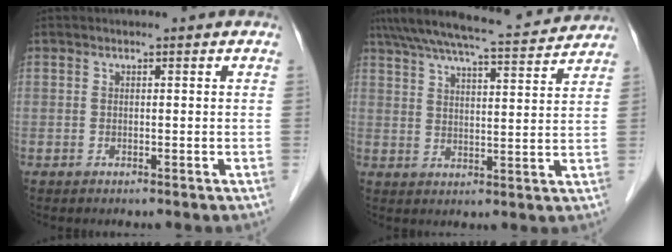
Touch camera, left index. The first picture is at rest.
{"total": 15.5, "force": [14.4, 0.9, 5.6], "torque": [-0.104, 0.023, 0.211]}